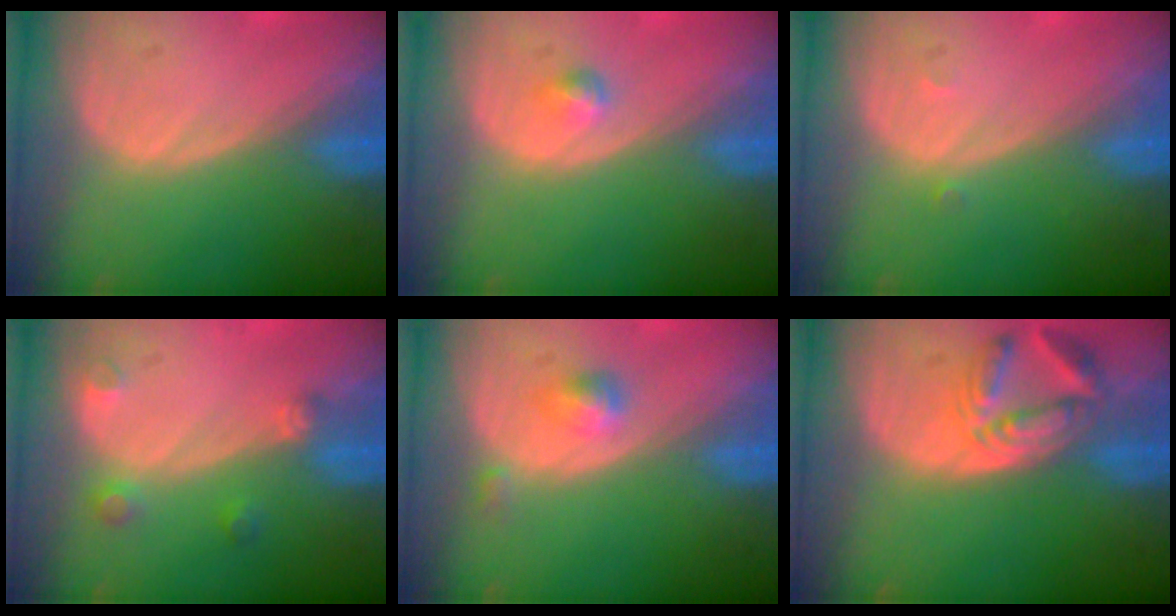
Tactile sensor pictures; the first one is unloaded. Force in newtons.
{"total": 1.5, "press": 1.5, "slide": 0.3}
{"total": 0.7, "press": 0.5, "slide": 0.5}
{"total": 2.7, "press": 2.6, "slide": 0.5}
{"total": 2.6, "press": 2.4, "slide": 1.1}
{"total": 5.7, "press": 5.7, "slide": 0.6}